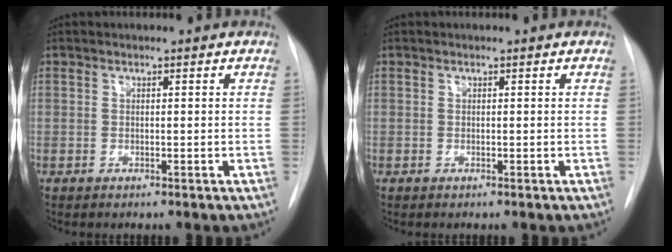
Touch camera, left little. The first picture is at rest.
{"total": 0.0}